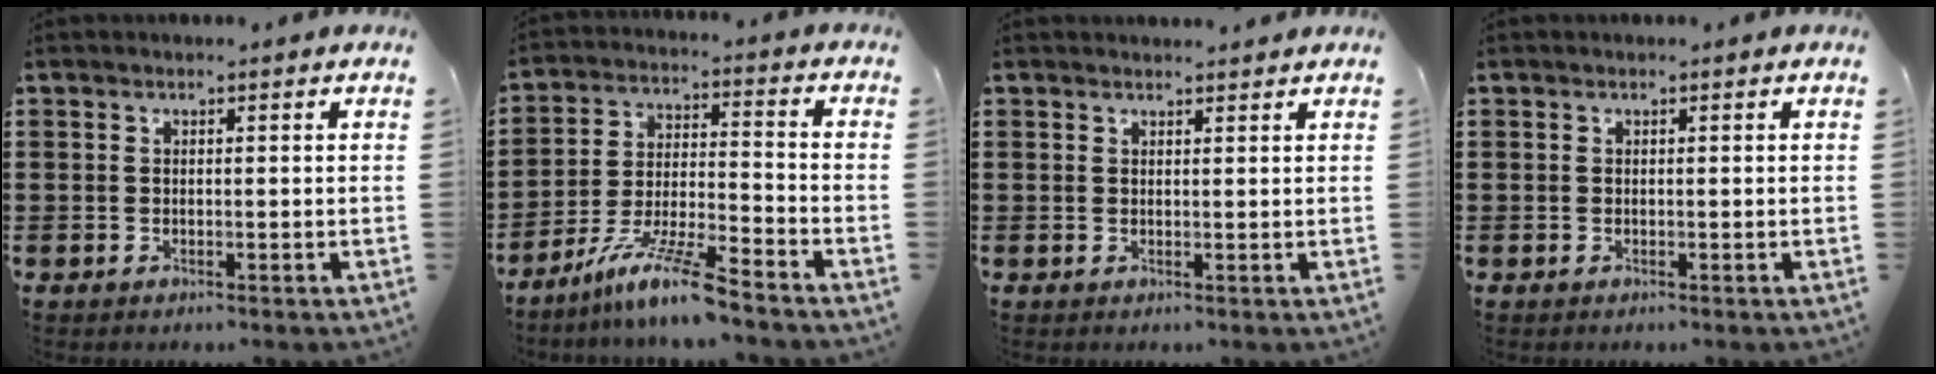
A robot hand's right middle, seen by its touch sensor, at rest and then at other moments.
{"total": 9.8, "force": [-7.9, 0.3, 5.9], "torque": [-0.121, -0.001, -0.154]}
{"total": 1.1, "force": [1.1, 0.0, 0.1], "torque": [0.003, -0.003, 0.018]}
{"total": 0.0}